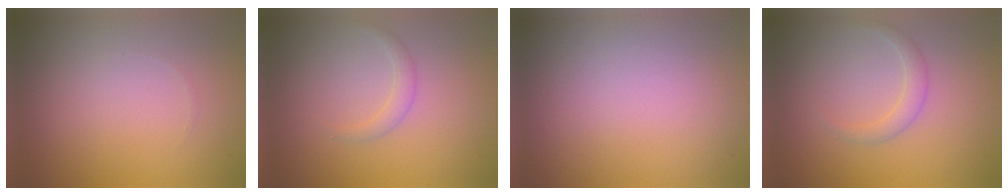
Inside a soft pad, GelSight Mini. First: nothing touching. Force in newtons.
{"total": 1.1, "press": 1.1, "slide": 0.1}
{"total": 0.0}
{"total": 1.5, "press": 1.5, "slide": 0.0}